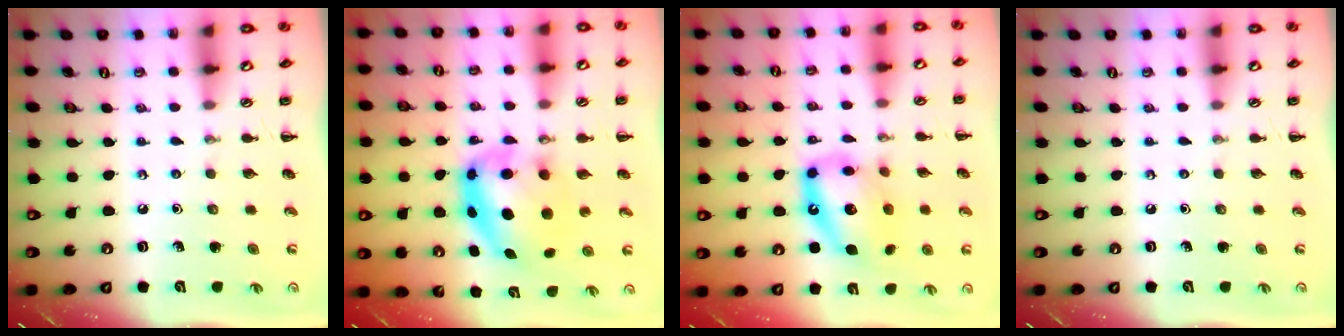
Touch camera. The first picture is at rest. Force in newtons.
{"total": 7.9, "press": 7.7, "slide": 1.7}
{"total": 13.7, "press": 13.3, "slide": 3.4}
{"total": 0.0}